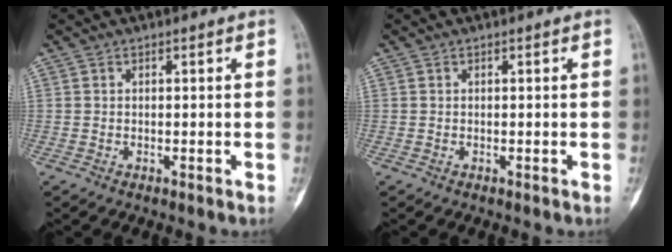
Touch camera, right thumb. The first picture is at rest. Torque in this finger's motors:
{"motor_torque": [0.02, -0.01, 0.06, -0.06, 0.01]}